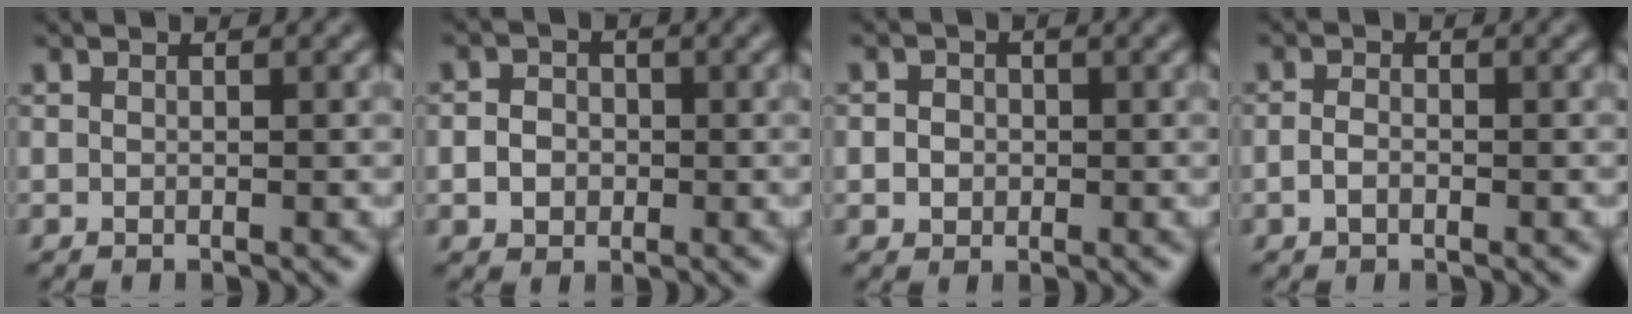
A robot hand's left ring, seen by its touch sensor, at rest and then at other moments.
{"total": 2.5, "force": [-0.3, 2.2, 1.2], "torque": [-0.011, 0.000, -0.013]}
{"total": 2.6, "force": [0.4, 2.3, 1.1], "torque": [-0.002, 0.013, -0.010]}
{"total": 1.3, "force": [-0.5, 0.8, 0.9], "torque": [-0.019, 0.001, -0.013]}